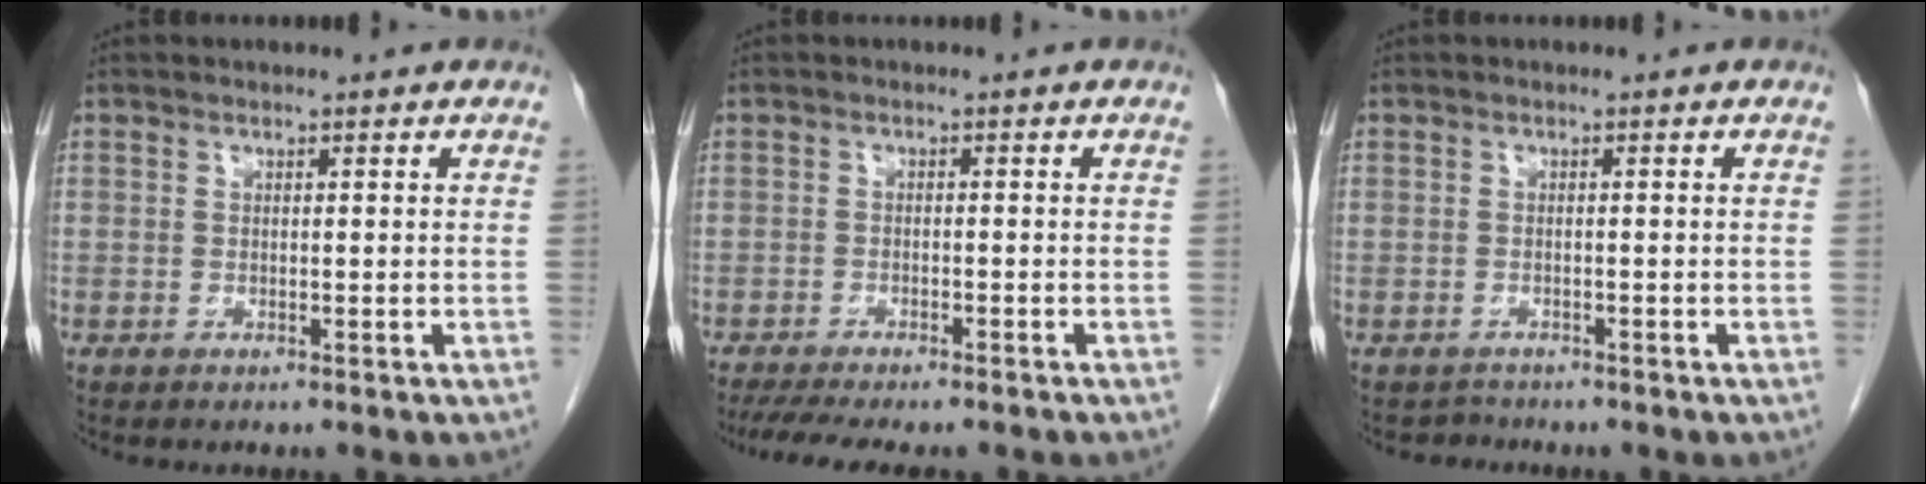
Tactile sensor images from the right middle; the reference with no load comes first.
{"total": 10.7, "force": [-9.1, 2.0, 5.1], "torque": [-0.076, -0.010, -0.129]}
{"total": 1.3, "force": [-1.1, 0.3, -0.6], "torque": [0.008, -0.003, -0.018]}